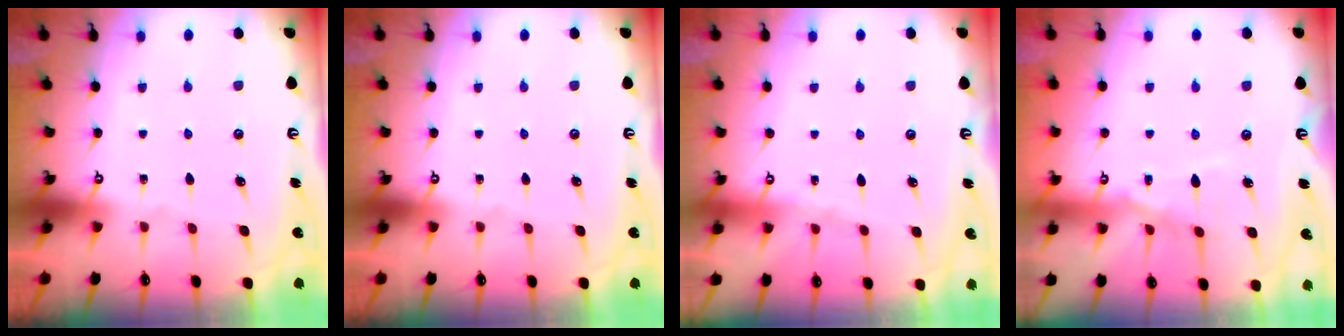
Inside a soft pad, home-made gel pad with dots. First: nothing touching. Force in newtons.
{"total": 0.0}
{"total": 2.2, "press": 2.1, "slide": 0.5}
{"total": 8.4, "press": 8.4, "slide": 0.7}